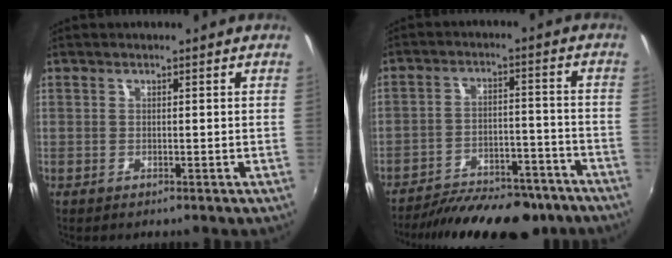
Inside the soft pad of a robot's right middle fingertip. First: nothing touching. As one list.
[{"total": 19.9, "force": [-16.7, 6.5, 8.7], "torque": [-0.164, -0.012, -0.223]}]